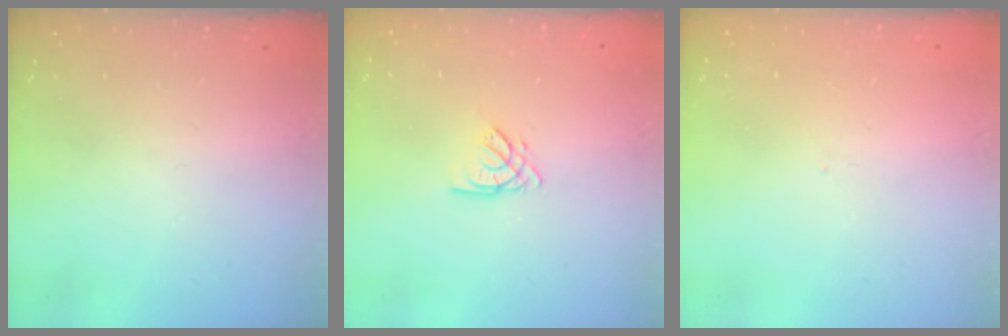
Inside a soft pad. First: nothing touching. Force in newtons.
{"total": 2.7, "press": 2.7, "slide": 0.3}
{"total": 0.0}